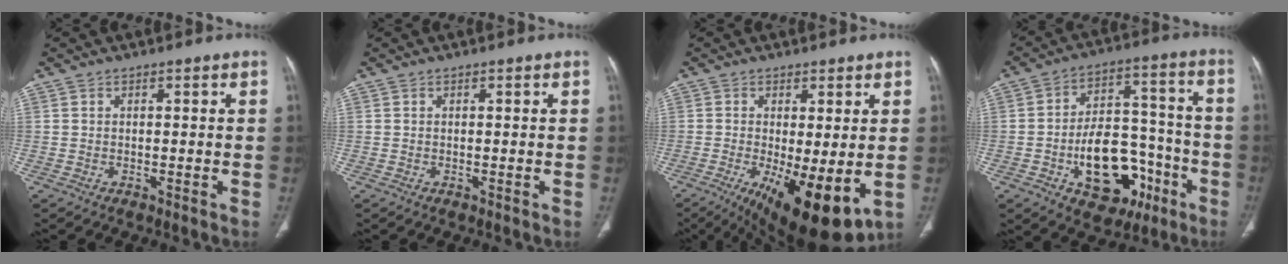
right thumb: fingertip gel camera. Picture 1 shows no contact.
{"total": 0.0}
{"total": 14.0, "force": [-3.3, 4.6, 12.8], "torque": [-0.187, -0.026, -0.032]}
{"total": 19.0, "force": [-7.3, 11.7, 13.1], "torque": [-0.152, 0.059, -0.097]}